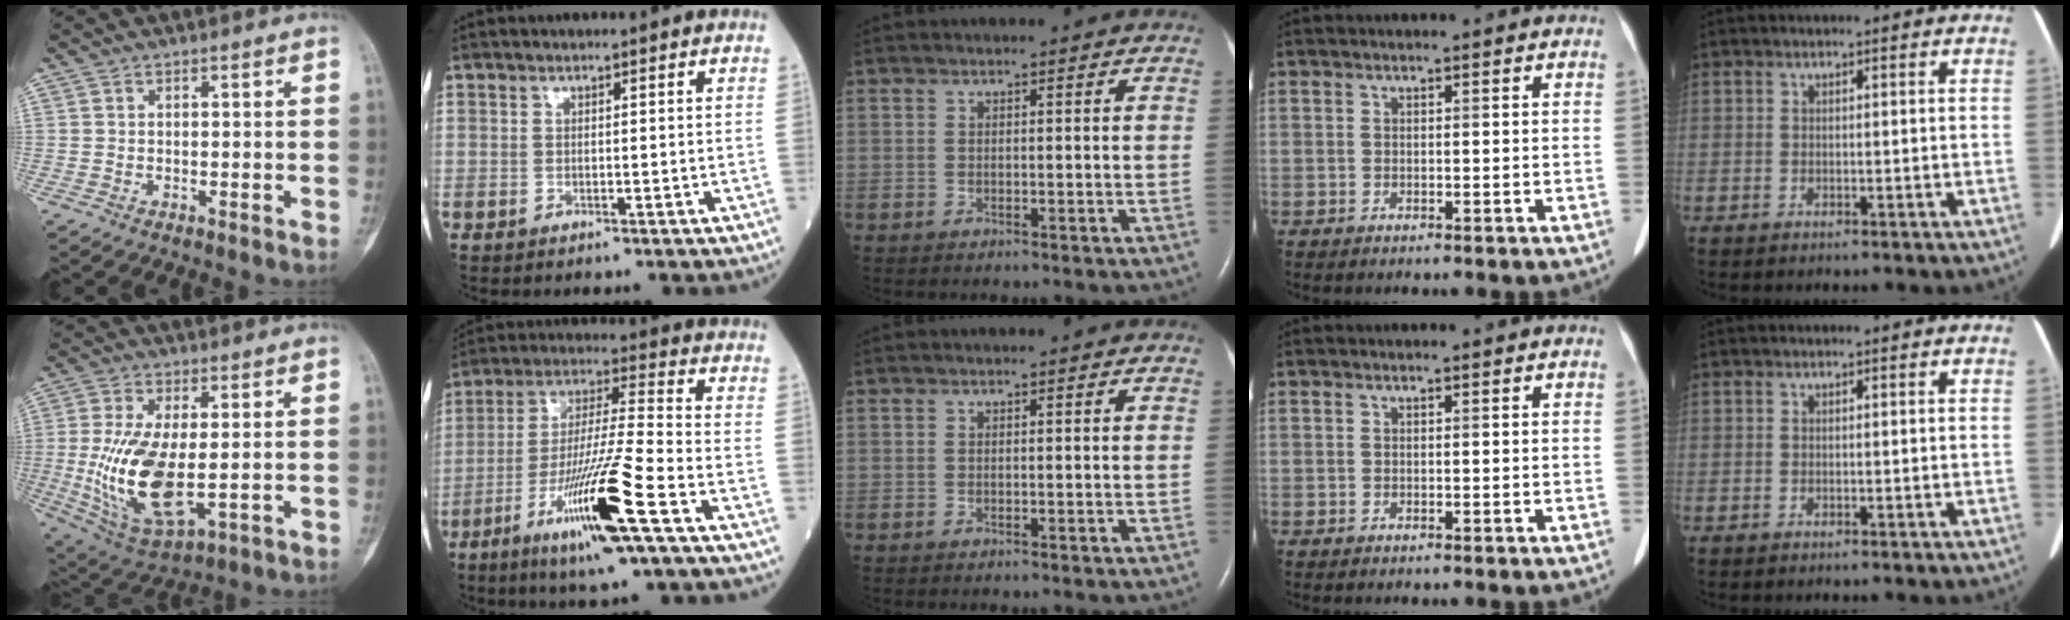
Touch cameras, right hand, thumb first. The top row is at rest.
{"thumb": {"total": 16.6, "force": [-1.1, 7.8, 14.5], "torque": [-0.286, -0.014, -0.001]}, "index": {"total": 17.0, "force": [-8.0, 0.2, 15.0], "torque": [-0.311, -0.032, -0.148]}}